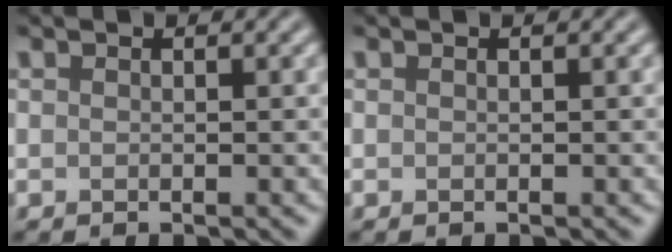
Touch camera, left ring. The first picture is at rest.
{"total": 0.0}